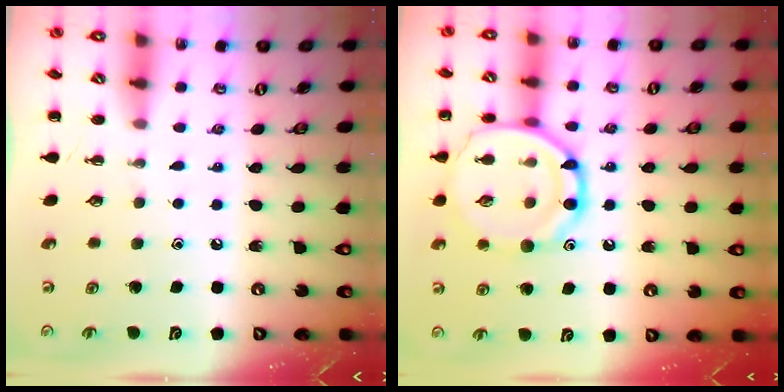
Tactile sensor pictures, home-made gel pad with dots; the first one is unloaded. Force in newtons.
{"total": 15.9, "press": 15.8, "slide": 1.3}